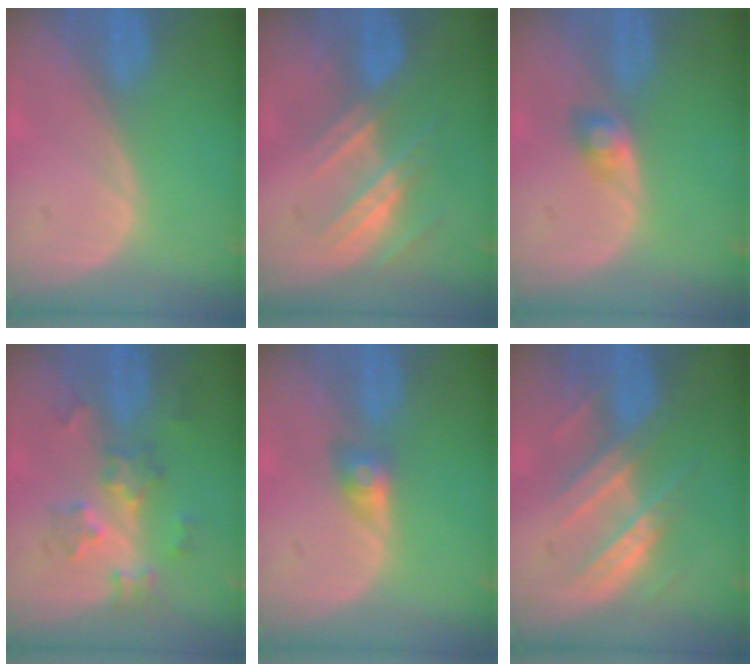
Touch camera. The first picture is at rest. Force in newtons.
{"total": 7.2, "press": 6.6, "slide": 2.9}
{"total": 2.3, "press": 2.3, "slide": 0.2}
{"total": 6.5, "press": 5.9, "slide": 2.7}
{"total": 3.1, "press": 2.7, "slide": 1.5}
{"total": 8.4, "press": 7.7, "slide": 3.5}